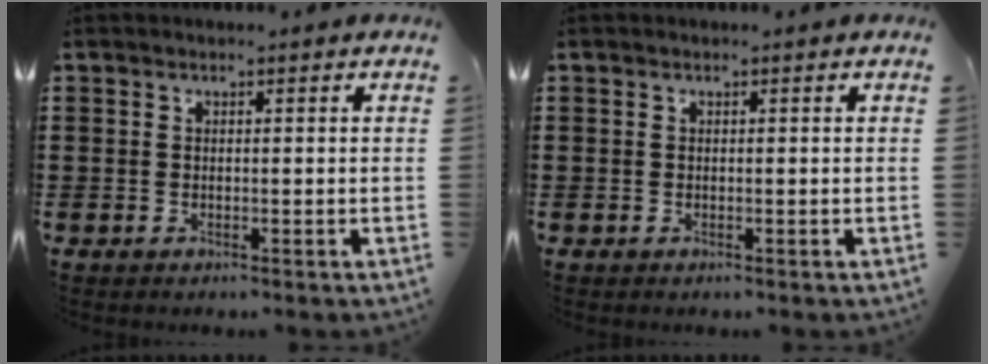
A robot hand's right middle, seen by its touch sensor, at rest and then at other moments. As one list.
[{"total": 0.0}]